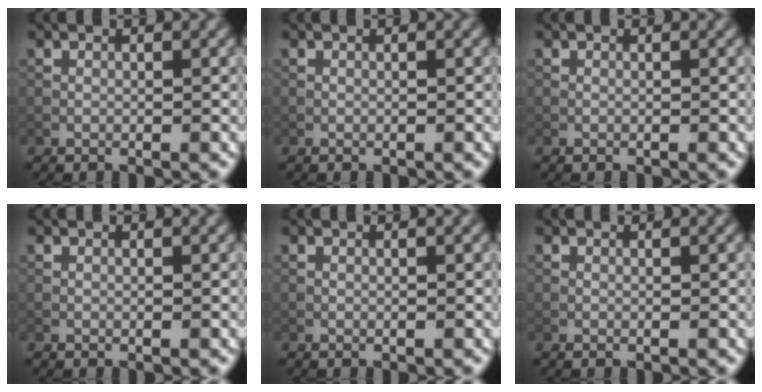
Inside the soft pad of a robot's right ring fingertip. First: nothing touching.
{"total": 0.0}
{"total": 0.0}
{"total": 0.0}
{"total": 0.0}
{"total": 0.0}